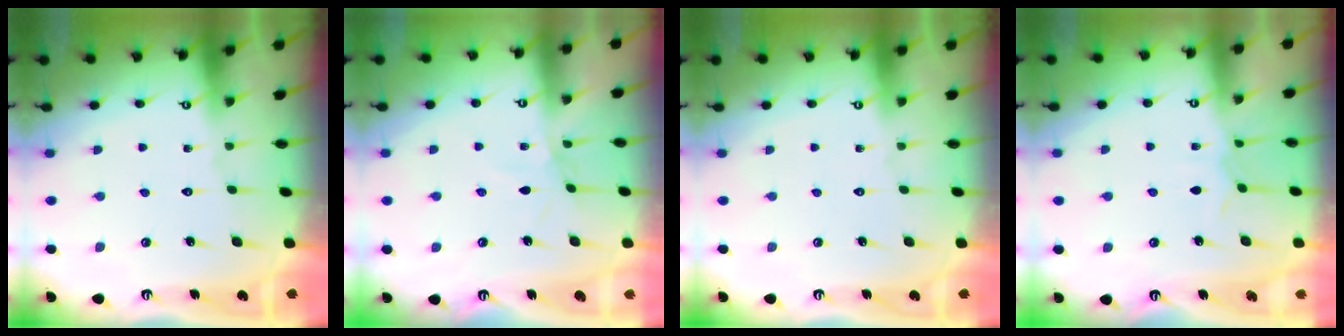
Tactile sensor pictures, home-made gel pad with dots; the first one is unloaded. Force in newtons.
{"total": 2.2, "press": 2.1, "slide": 0.5}
{"total": 0.0}
{"total": 4.7, "press": 4.7, "slide": 0.7}